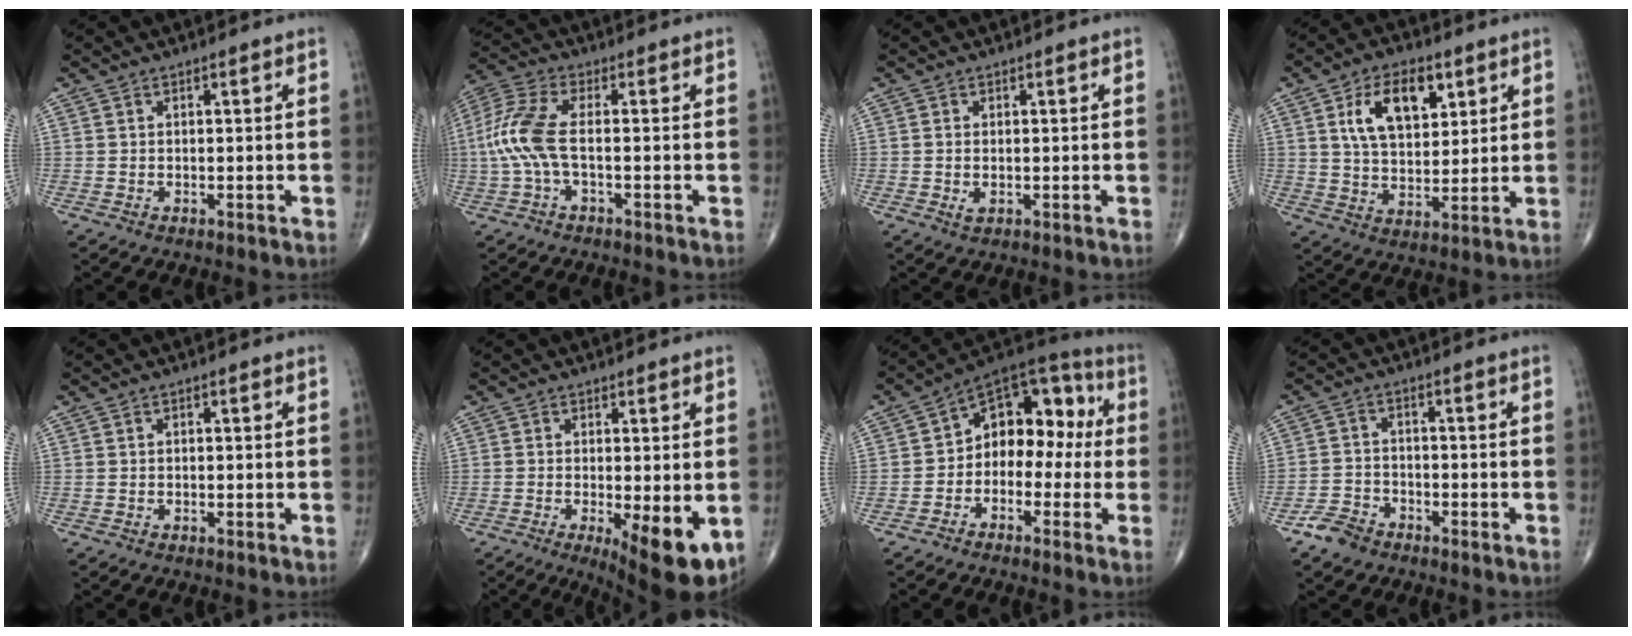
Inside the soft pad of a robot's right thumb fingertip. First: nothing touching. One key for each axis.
{"total": 8.8, "fx": -0.9, "fy": 3.1, "fz": 8.2, "tx": -0.214, "ty": 0.023, "tz": -0.025}
{"total": 1.5, "fx": -0.2, "fy": 0.9, "fz": 1.2, "tx": -0.026, "ty": -0.001, "tz": -0.002}
{"total": 12.7, "fx": 5.0, "fy": 7.1, "fz": 9.2, "tx": -0.131, "ty": -0.015, "tz": 0.093}
{"total": 0.0}
{"total": 10.5, "fx": -3.1, "fy": 3.2, "fz": 9.5, "tx": -0.130, "ty": -0.023, "tz": -0.038}
{"total": 13.3, "fx": -0.6, "fy": 9.1, "fz": 9.7, "tx": -0.091, "ty": 0.053, "tz": -0.030}
{"total": 4.8, "fx": -3.5, "fy": 2.9, "fz": 1.5, "tx": -0.026, "ty": 0.016, "tz": -0.069}